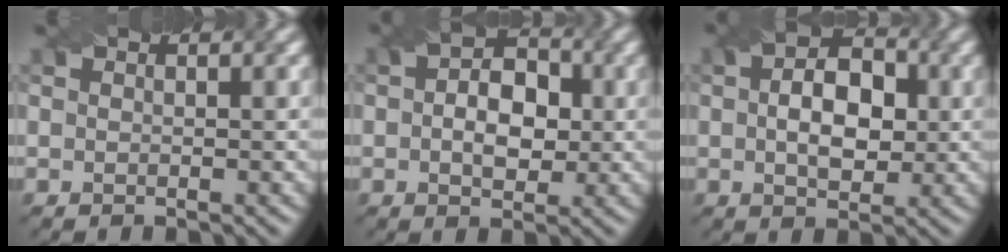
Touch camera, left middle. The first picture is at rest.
{"total": 4.4, "force": [-0.5, 3.1, 3.0], "torque": [-0.039, 0.007, 0.001]}
{"total": 5.2, "force": [-0.2, 3.5, 3.8], "torque": [-0.048, 0.011, 0.007]}